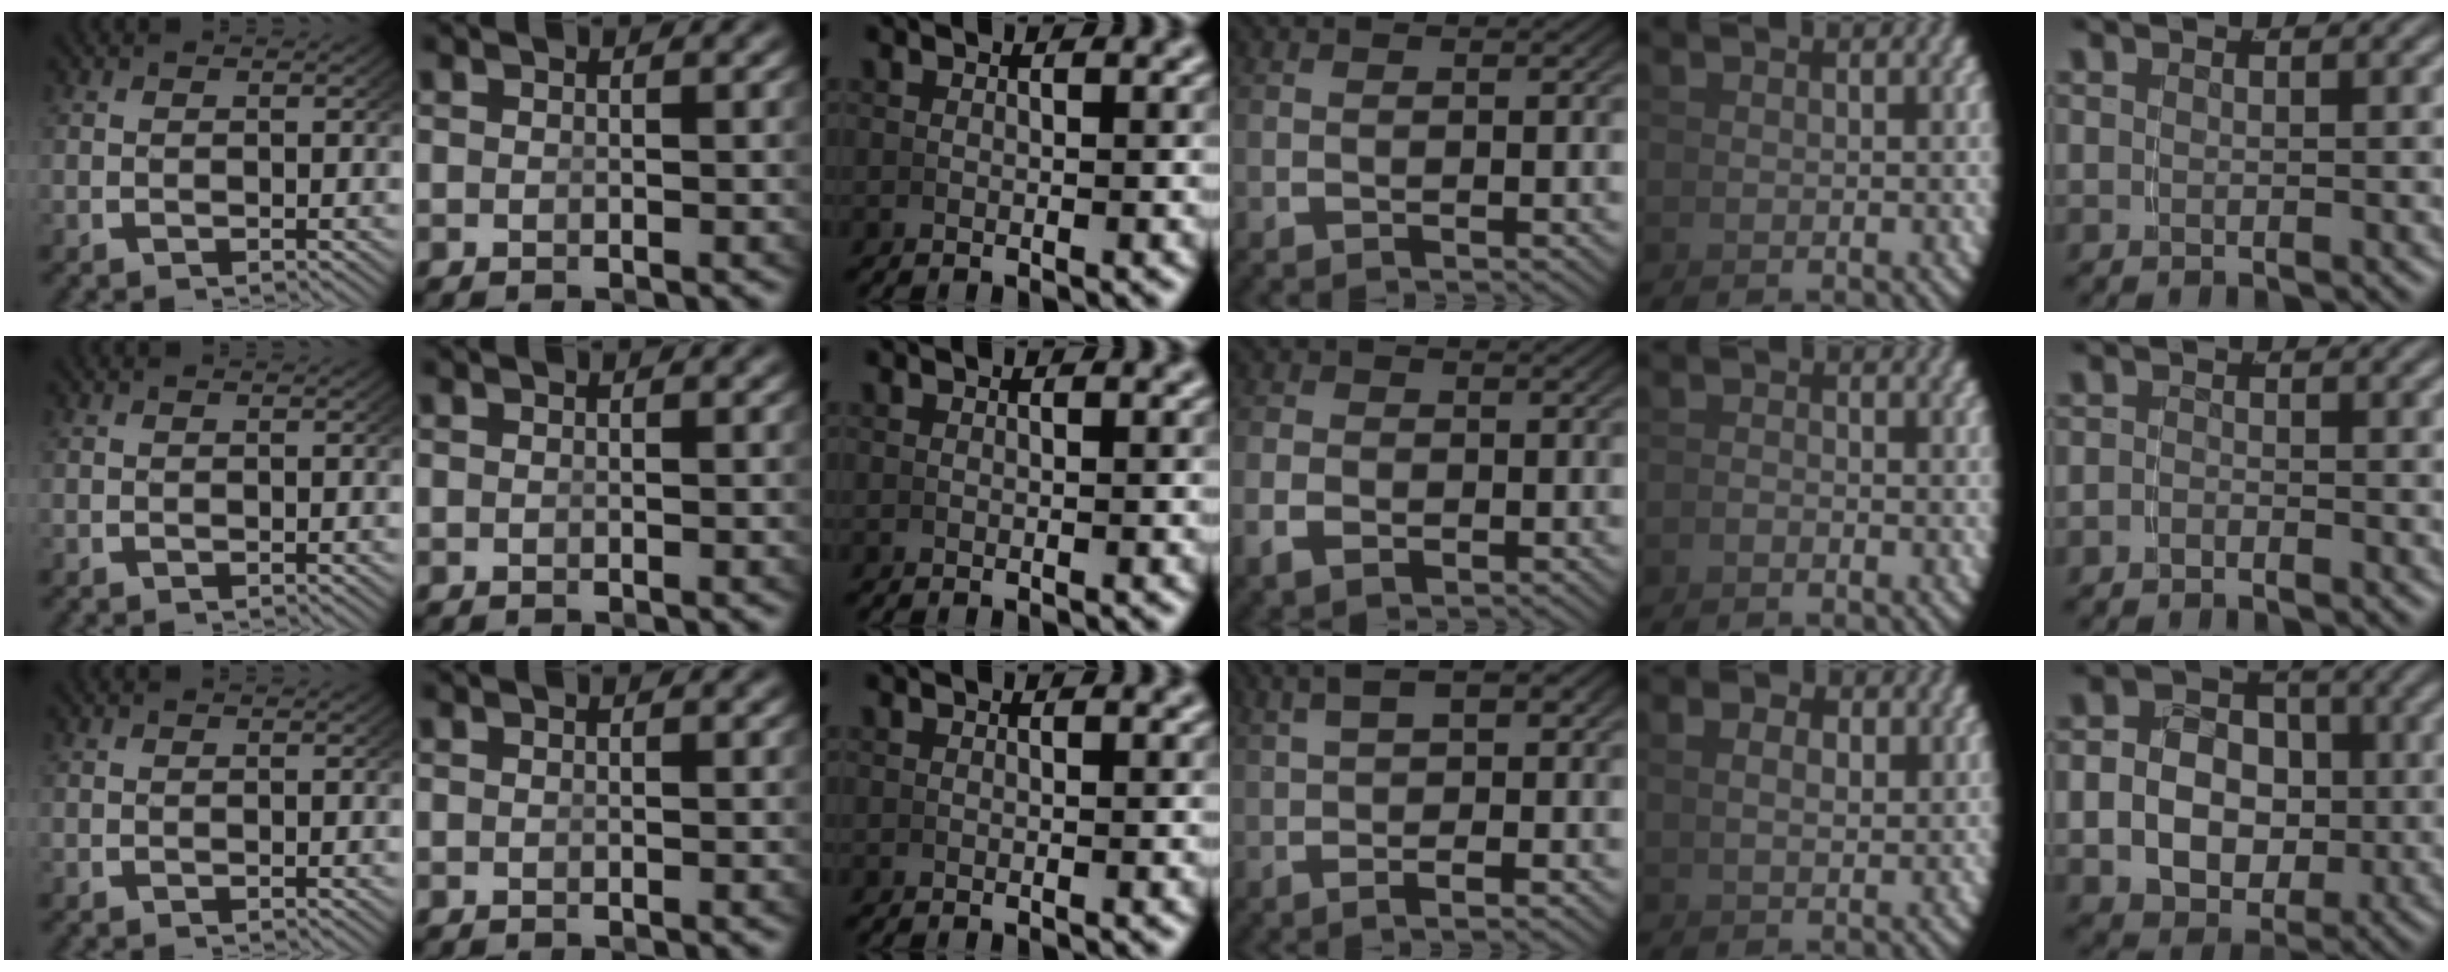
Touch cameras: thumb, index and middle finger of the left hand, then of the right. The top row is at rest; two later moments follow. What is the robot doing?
{"motion": "lift_and_place", "object": "hoodie"}